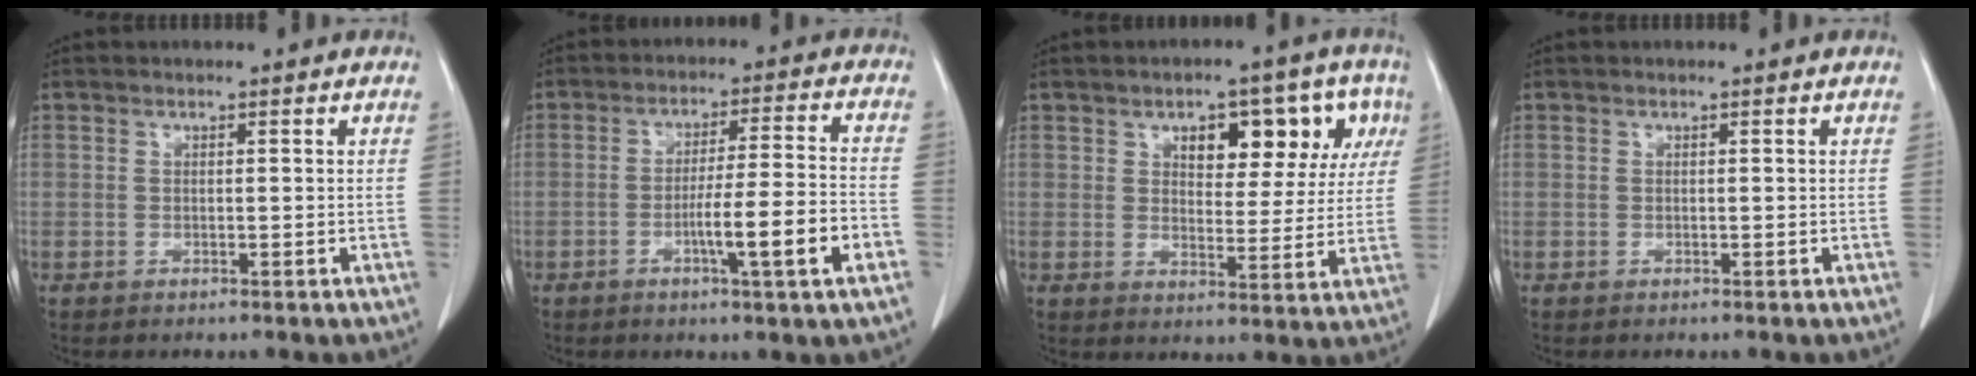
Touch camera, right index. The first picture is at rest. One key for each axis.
{"total": 10.4, "fx": -3.8, "fy": -0.3, "fz": 9.7, "tx": -0.153, "ty": -0.002, "tz": -0.061}
{"total": 10.9, "fx": 4.8, "fy": 5.2, "fz": 8.2, "tx": -0.094, "ty": 0.028, "tz": 0.066}
{"total": 0.0}